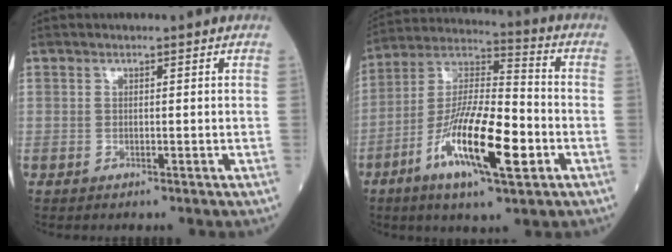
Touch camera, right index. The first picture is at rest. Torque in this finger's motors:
{"motor_torque": [0.81, -0.30, 1.05, 0.21]}